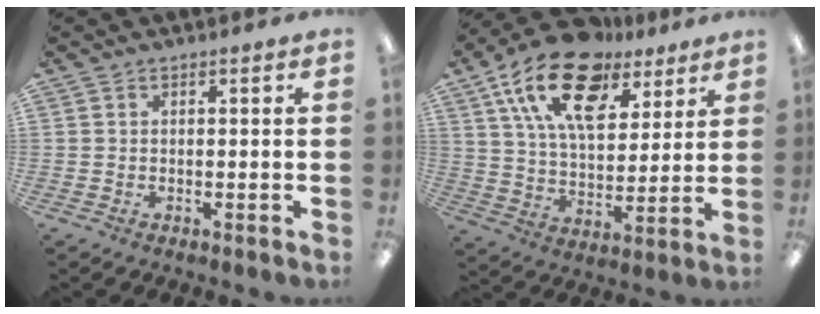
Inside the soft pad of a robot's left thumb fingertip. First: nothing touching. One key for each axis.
{"total": 20.3, "fx": 11.9, "fy": 10.9, "fz": 12.3, "tx": -0.216, "ty": -0.048, "tz": 0.212}